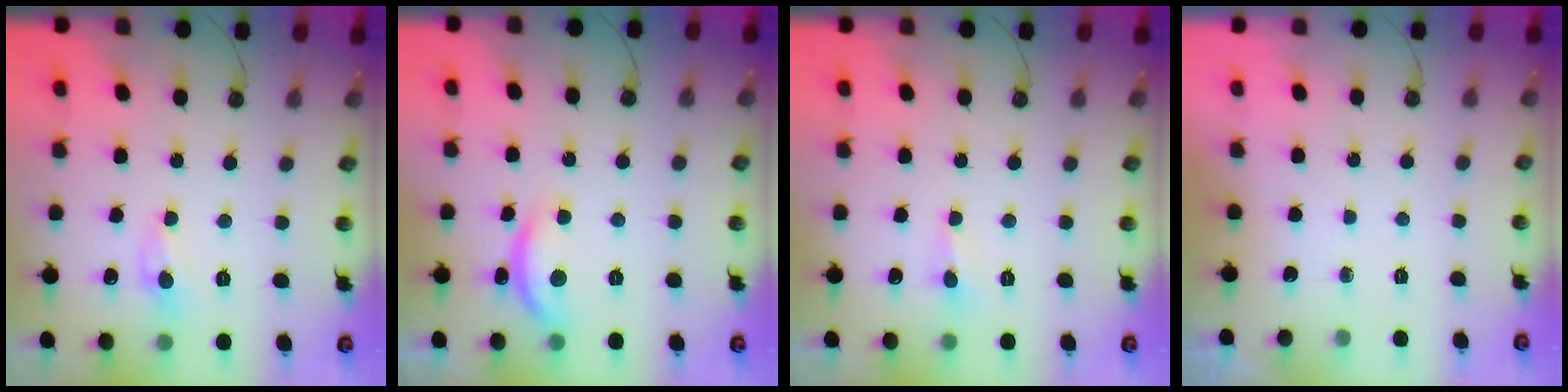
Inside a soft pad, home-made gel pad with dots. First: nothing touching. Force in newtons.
{"total": 5.1, "press": 5.1, "slide": 0.5}
{"total": 1.9, "press": 1.8, "slide": 0.6}
{"total": 0.0}